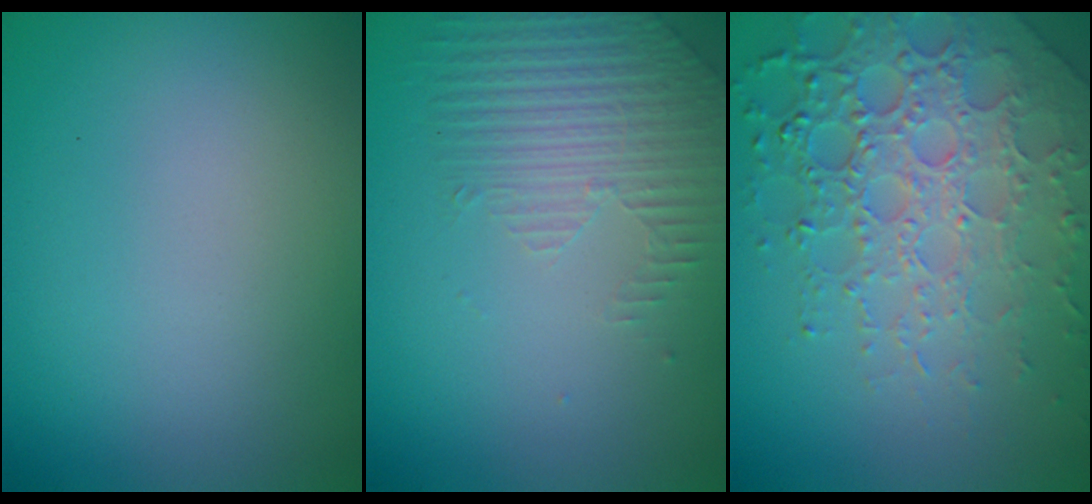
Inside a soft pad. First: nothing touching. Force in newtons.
{"total": 1.7, "press": 1.3, "slide": 1.1}
{"total": 8.0, "press": 5.5, "slide": 5.9}